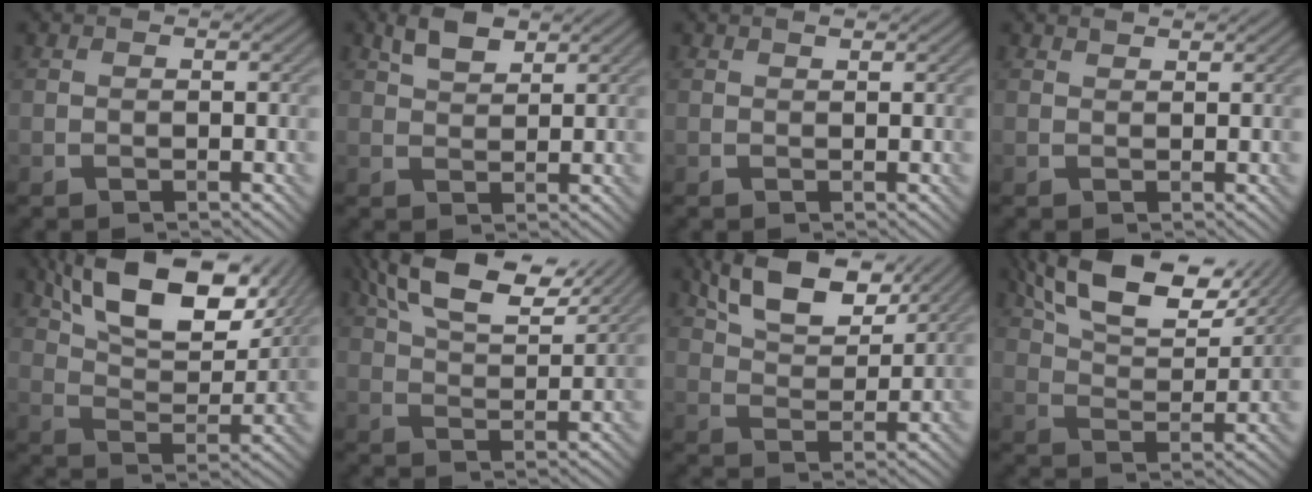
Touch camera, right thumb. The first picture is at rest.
{"total": 3.8, "force": [2.4, 1.8, 2.4], "torque": [-0.051, 0.004, 0.047]}
{"total": 0.6, "force": [0.5, 0.2, 0.4], "torque": [-0.006, 0.000, 0.009]}
{"total": 0.8, "force": [0.8, 0.1, 0.2], "torque": [-0.008, -0.001, 0.017]}
{"total": 15.4, "force": [9.4, 6.7, 10.3], "torque": [-0.180, 0.005, 0.144]}
{"total": 11.0, "force": [7.0, 4.0, 7.5], "torque": [-0.154, 0.012, 0.130]}
{"total": 9.9, "force": [6.2, 4.5, 6.3], "torque": [-0.131, 0.008, 0.117]}
{"total": 13.6, "force": [8.6, 5.6, 9.0], "torque": [-0.168, 0.009, 0.142]}